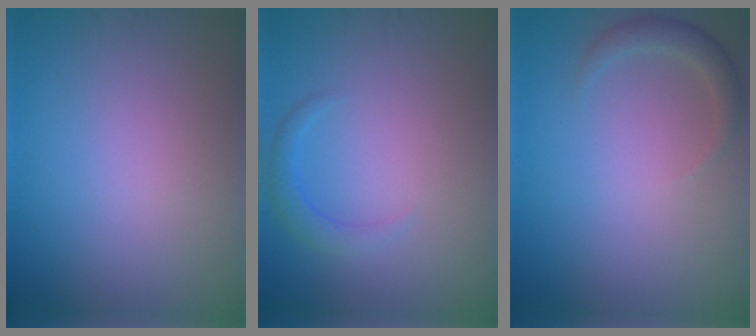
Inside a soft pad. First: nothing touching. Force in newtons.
{"total": 1.5, "press": 1.5, "slide": 0.1}
{"total": 1.6, "press": 1.6, "slide": 0.2}